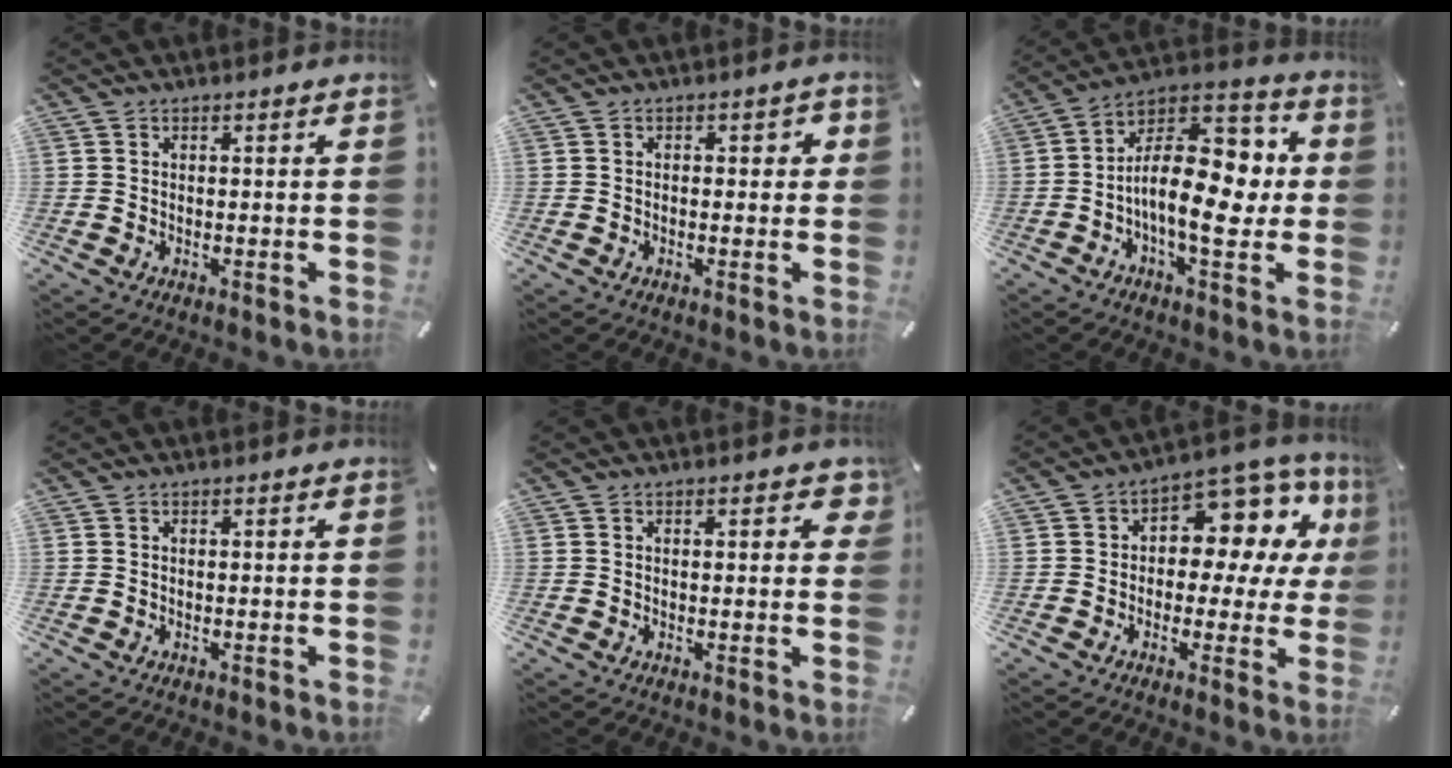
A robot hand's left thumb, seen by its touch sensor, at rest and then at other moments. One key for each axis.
{"total": 2.0, "fx": -0.4, "fy": 1.0, "fz": 1.7, "tx": -0.023, "ty": 0.005, "tz": -0.011}
{"total": 18.1, "fx": -1.4, "fy": 9.8, "fz": 15.2, "tx": -0.234, "ty": -0.004, "tz": -0.018}
{"total": 0.0}
{"total": 3.3, "fx": 1.2, "fy": 1.4, "fz": 2.7, "tx": -0.034, "ty": -0.002, "tz": 0.013}
{"total": 10.0, "fx": 2.9, "fy": 7.0, "fz": 6.6, "tx": -0.083, "ty": -0.032, "tz": 0.050}